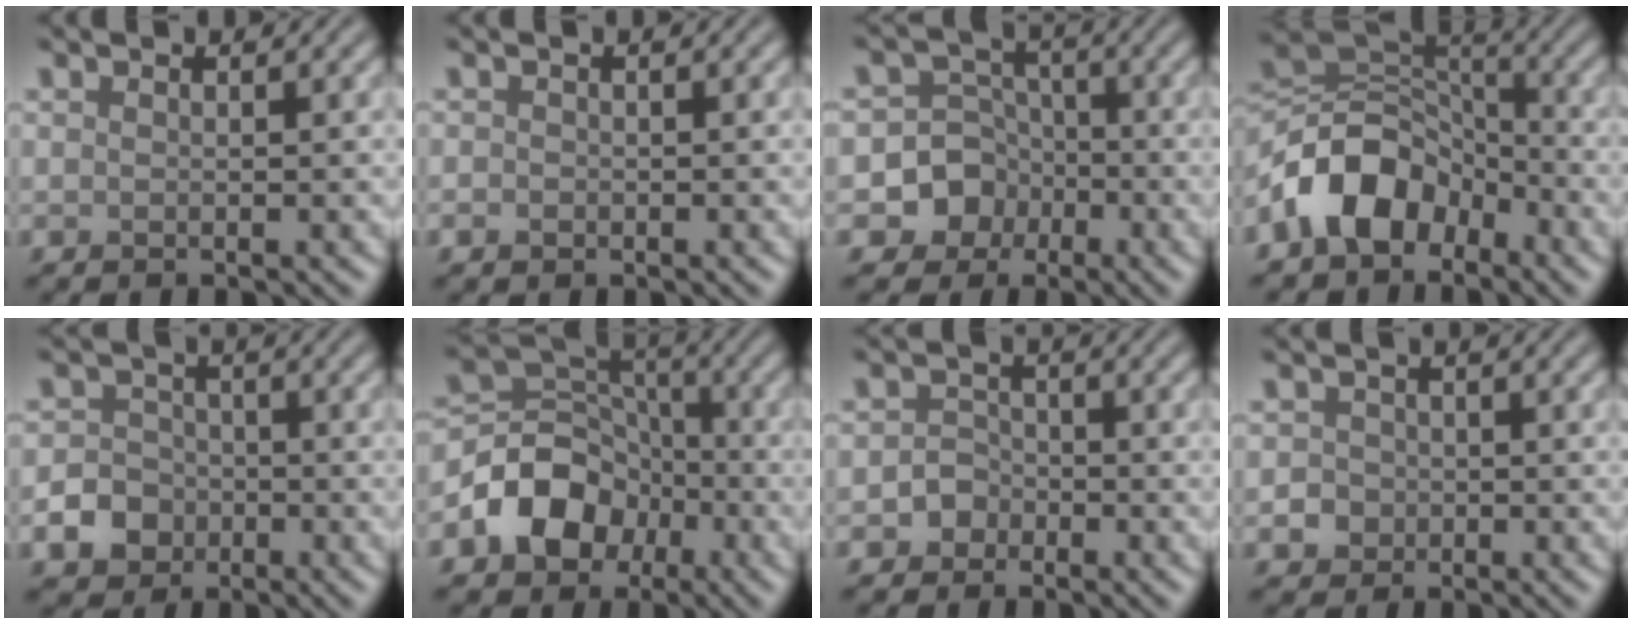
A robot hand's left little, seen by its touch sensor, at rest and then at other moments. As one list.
[{"total": 0.8, "force": [-0.4, 0.7, 0.3], "torque": [-0.001, -0.002, -0.009]}, {"total": 6.8, "force": [-2.8, 6.2, 0.8], "torque": [0.011, 0.005, -0.071]}, {"total": 7.8, "force": [-4.2, 5.1, 4.1], "torque": [-0.061, 0.012, -0.092]}, {"total": 4.1, "force": [-1.9, 3.5, 1.2], "torque": [-0.007, 0.000, -0.048]}, {"total": 7.1, "force": [-3.0, 5.5, 3.3], "torque": [-0.044, 0.006, -0.063]}, {"total": 2.0, "force": [-1.0, 1.7, 0.4], "torque": [0.011, 0.008, -0.027]}, {"total": 2.9, "force": [-1.1, 2.6, 0.6], "torque": [0.012, 0.003, -0.028]}]